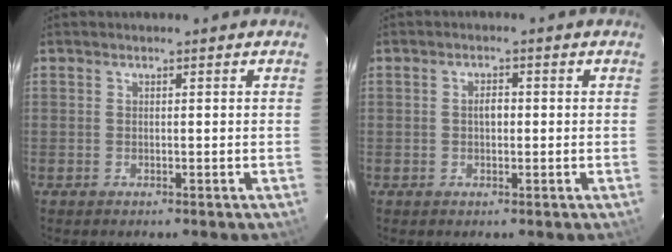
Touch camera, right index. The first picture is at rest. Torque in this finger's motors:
{"motor_torque": [0.26, 0.11, 0.26, 0.04]}